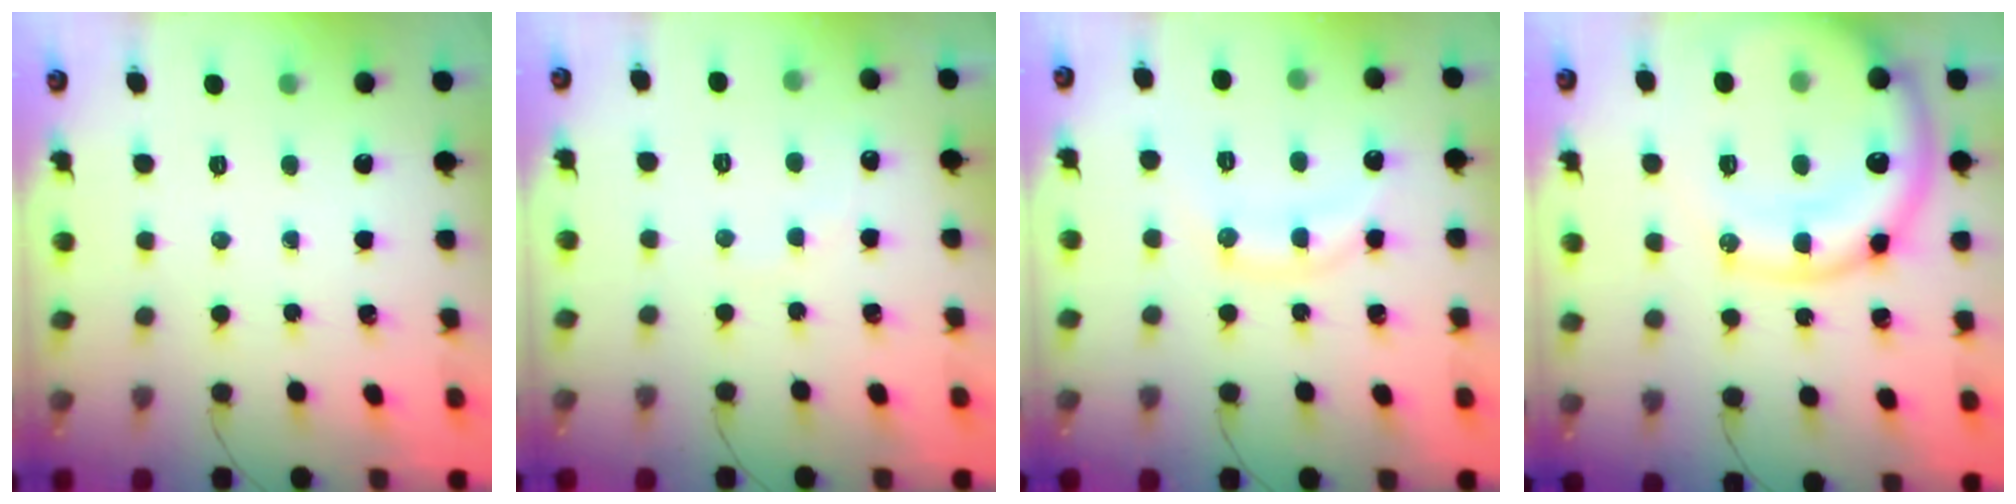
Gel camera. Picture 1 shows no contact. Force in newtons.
{"total": 6.4, "press": 6.2, "slide": 1.4}
{"total": 9.2, "press": 9.2, "slide": 0.3}
{"total": 19.0, "press": 18.7, "slide": 3.1}